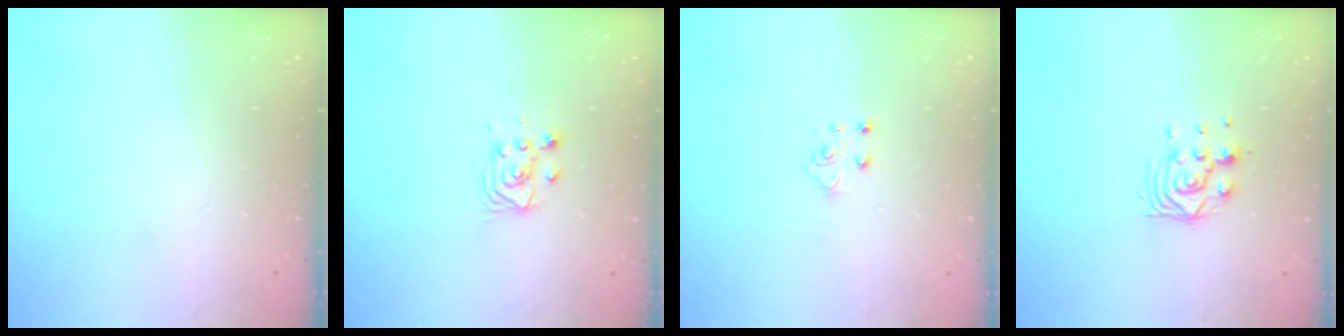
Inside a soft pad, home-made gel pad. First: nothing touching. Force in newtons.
{"total": 3.7, "press": 3.7, "slide": 0.3}
{"total": 4.3, "press": 4.2, "slide": 0.4}
{"total": 8.8, "press": 8.8, "slide": 0.7}